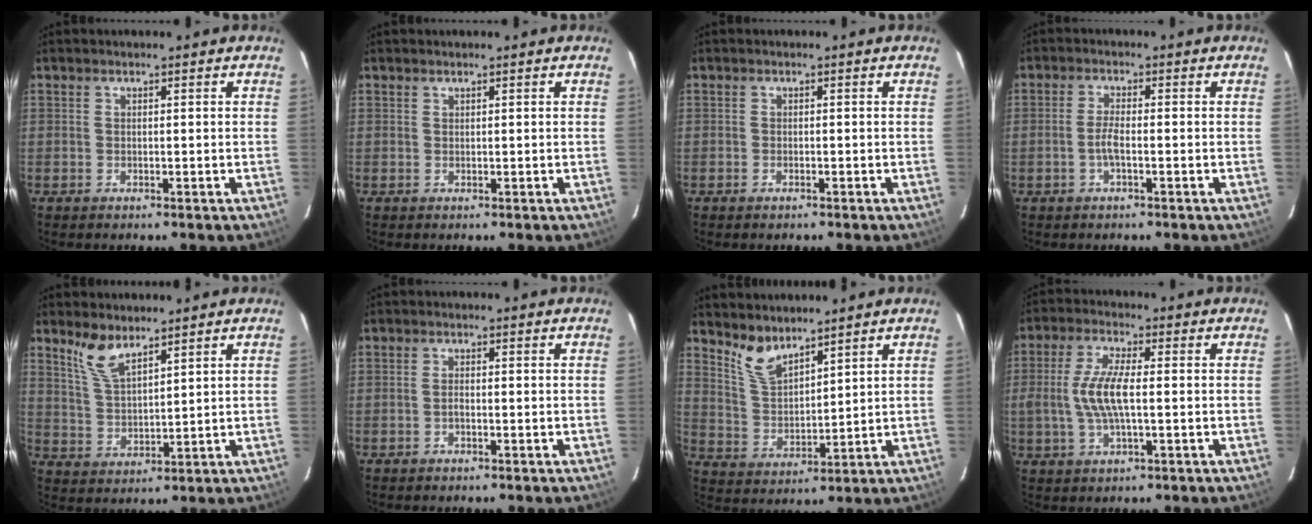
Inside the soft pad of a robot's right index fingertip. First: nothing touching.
{"total": 0.0}
{"total": 0.8, "force": [-0.6, 0.4, 0.3], "torque": [-0.006, 0.000, -0.012]}
{"total": 2.9, "force": [-1.0, 0.5, 2.7], "torque": [-0.058, 0.001, -0.020]}
{"total": 6.5, "force": [4.9, 2.1, 3.7], "torque": [-0.076, 0.000, 0.105]}
{"total": 1.2, "force": [-0.5, 0.5, 0.9], "torque": [-0.020, 0.003, -0.009]}
{"total": 6.9, "force": [5.6, 2.3, 3.3], "torque": [-0.063, -0.004, 0.119]}
{"total": 8.4, "force": [-0.5, 2.6, 7.9], "torque": [-0.162, 0.002, -0.009]}